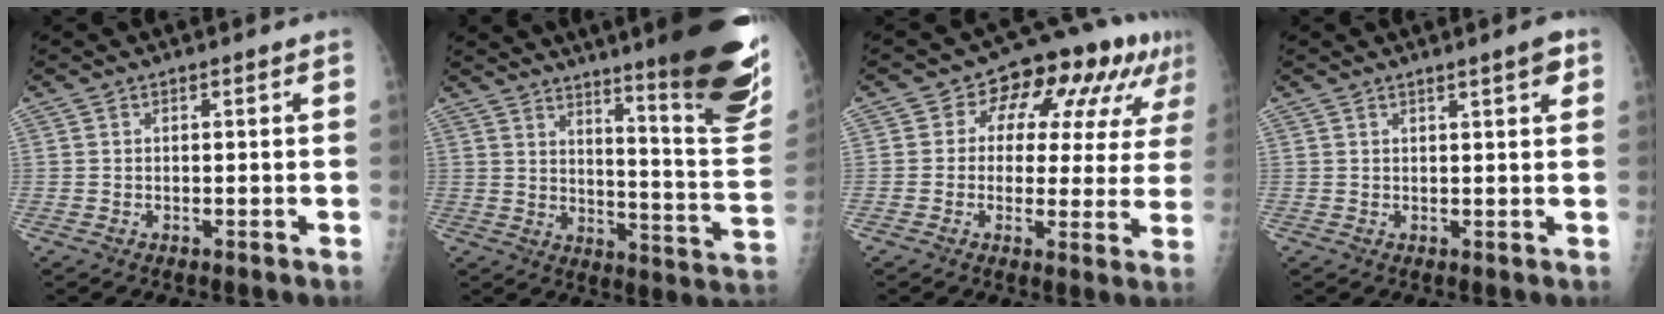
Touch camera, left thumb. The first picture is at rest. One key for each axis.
{"total": 25.3, "fx": 16.2, "fy": 3.3, "fz": 19.2, "tx": -0.228, "ty": -0.095, "tz": 0.220}
{"total": 14.5, "fx": 6.0, "fy": 8.6, "fz": 10.1, "tx": -0.083, "ty": 0.016, "tz": 0.073}
{"total": 2.9, "fx": 1.7, "fy": 0.4, "fz": 2.3, "tx": -0.027, "ty": -0.006, "tz": 0.023}